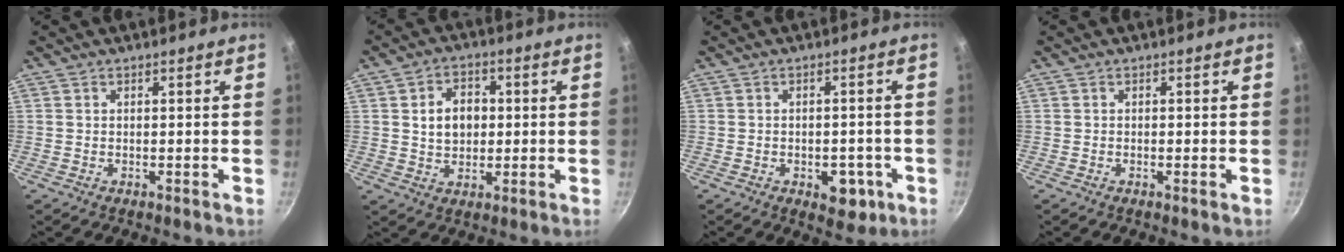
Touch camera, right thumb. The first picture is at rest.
{"total": 7.4, "force": [0.8, 5.6, 4.8], "torque": [-0.054, 0.007, 0.013]}
{"total": 6.6, "force": [-2.5, 4.1, 4.5], "torque": [-0.025, 0.010, -0.025]}
{"total": 0.5, "force": [-0.2, 0.0, 0.5], "torque": [-0.013, 0.001, -0.005]}